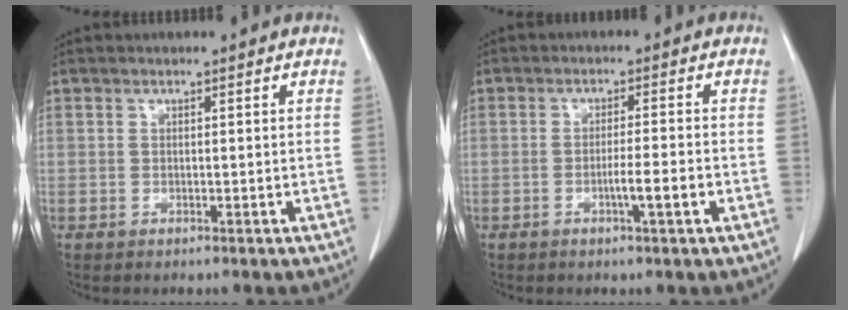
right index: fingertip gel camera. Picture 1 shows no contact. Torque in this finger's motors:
{"motor_torque": [0.59, -0.39, 0.29, 0.06]}